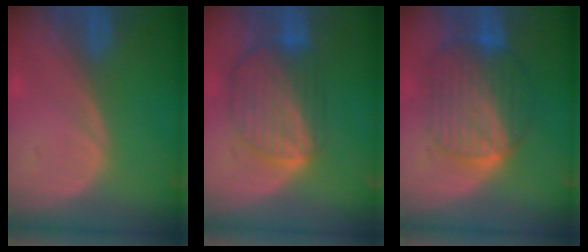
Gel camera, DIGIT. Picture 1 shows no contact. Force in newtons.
{"total": 9.1, "press": 7.8, "slide": 4.7}
{"total": 9.7, "press": 9.7, "slide": 1.0}